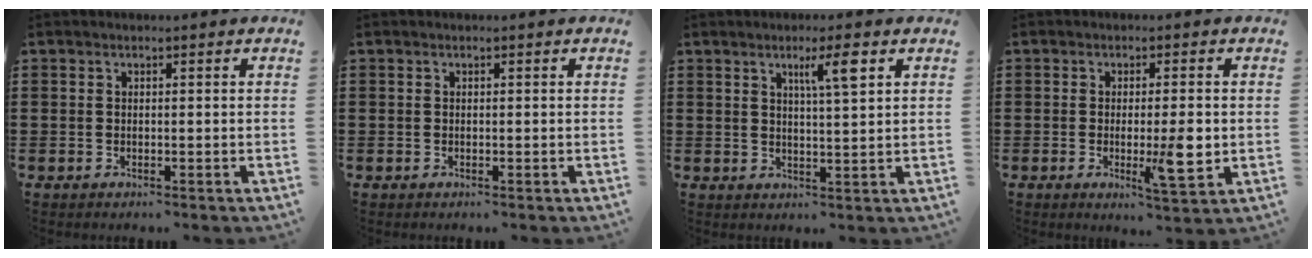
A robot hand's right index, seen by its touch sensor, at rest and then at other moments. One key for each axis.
{"total": 0.0}
{"total": 4.9, "fx": 2.4, "fy": 0.4, "fz": 4.2, "tx": -0.073, "ty": -0.002, "tz": 0.033}
{"total": 6.5, "fx": -0.9, "fy": 1.2, "fz": 6.3, "tx": -0.103, "ty": -0.012, "tz": -0.016}